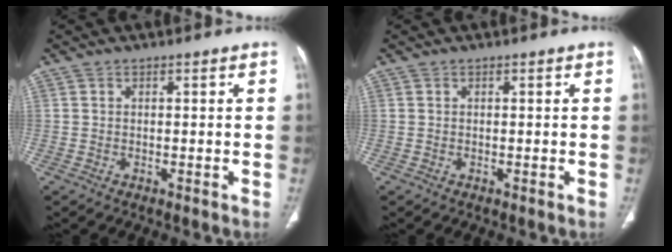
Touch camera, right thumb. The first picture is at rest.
{"total": 0.0}